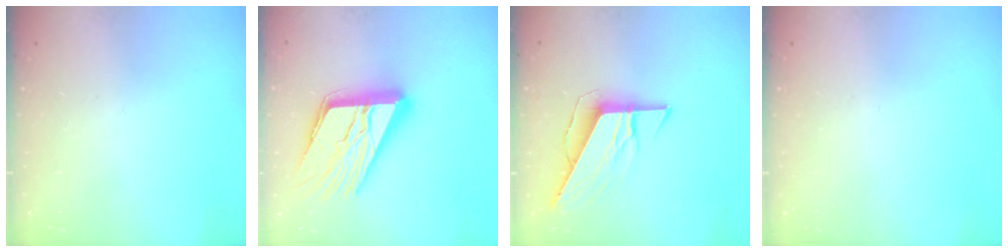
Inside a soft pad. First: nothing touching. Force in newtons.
{"total": 22.9, "press": 22.8, "slide": 2.3}
{"total": 11.1, "press": 11.0, "slide": 1.2}
{"total": 0.0}